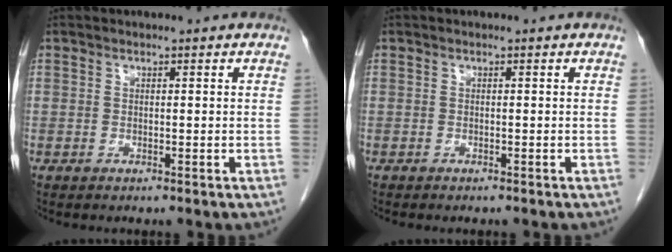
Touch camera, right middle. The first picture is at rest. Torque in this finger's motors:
{"motor_torque": [0.06, 0.07, 0.00, 0.01]}